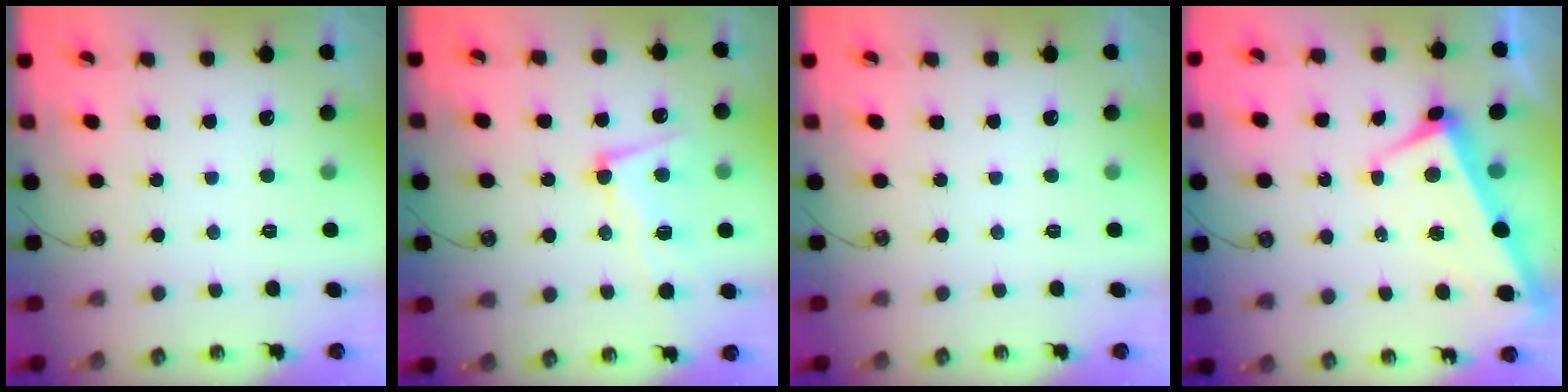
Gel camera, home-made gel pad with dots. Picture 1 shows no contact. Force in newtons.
{"total": 7.4, "press": 7.3, "slide": 1.6}
{"total": 0.0}
{"total": 1.7, "press": 1.4, "slide": 0.9}